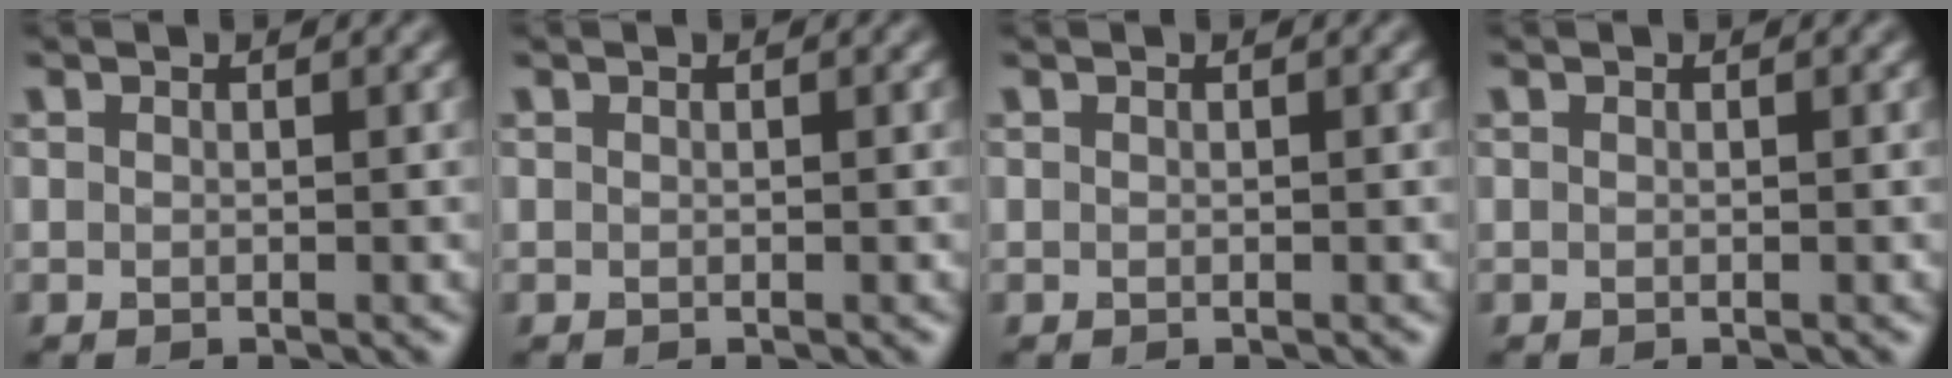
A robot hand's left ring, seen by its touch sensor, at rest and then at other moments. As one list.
[{"total": 0.0}, {"total": 0.0}, {"total": 0.0}]